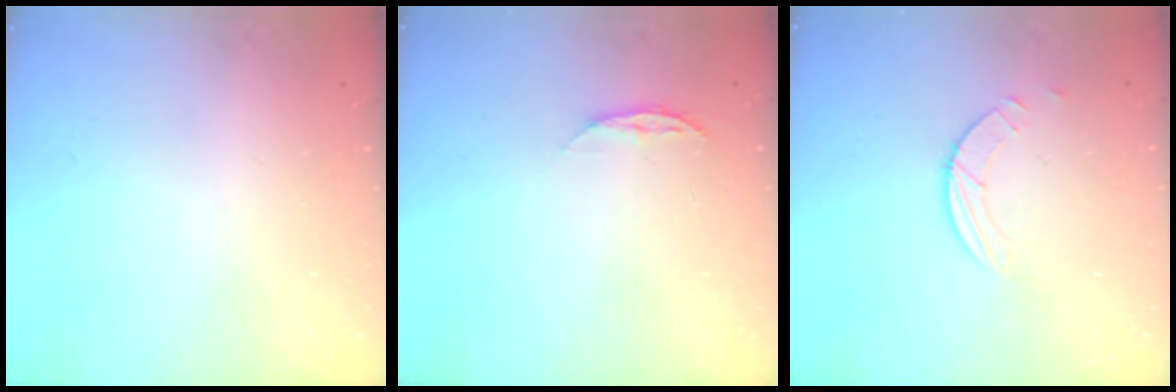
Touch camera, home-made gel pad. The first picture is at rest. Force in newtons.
{"total": 5.1, "press": 5.1, "slide": 0.7}
{"total": 2.5, "press": 2.4, "slide": 0.2}